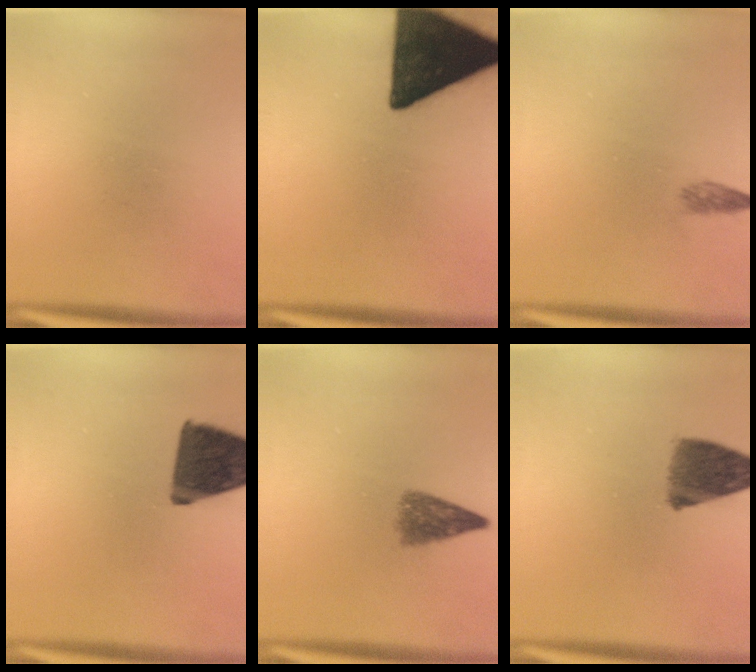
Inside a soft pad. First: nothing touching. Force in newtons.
{"total": 18.3}
{"total": 1.3}
{"total": 13.2}
{"total": 4.0}
{"total": 8.1}